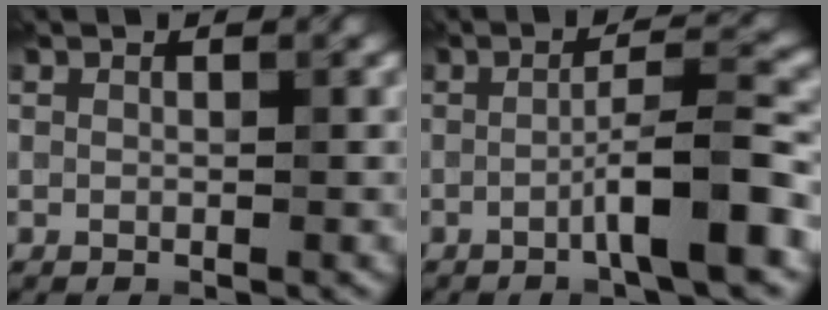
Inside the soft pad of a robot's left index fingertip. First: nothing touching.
{"total": 5.5, "force": [-1.9, 0.5, 5.1], "torque": [-0.076, 0.018, -0.043]}